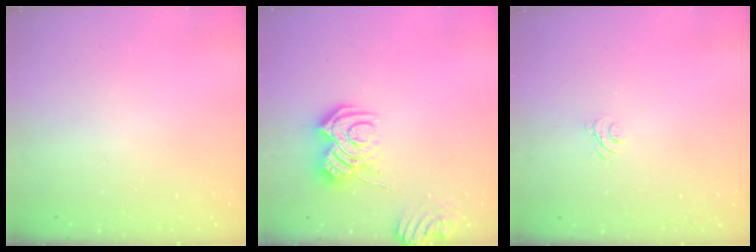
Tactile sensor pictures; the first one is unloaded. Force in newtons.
{"total": 9.5, "press": 9.5, "slide": 1.0}
{"total": 6.4, "press": 6.4, "slide": 0.6}